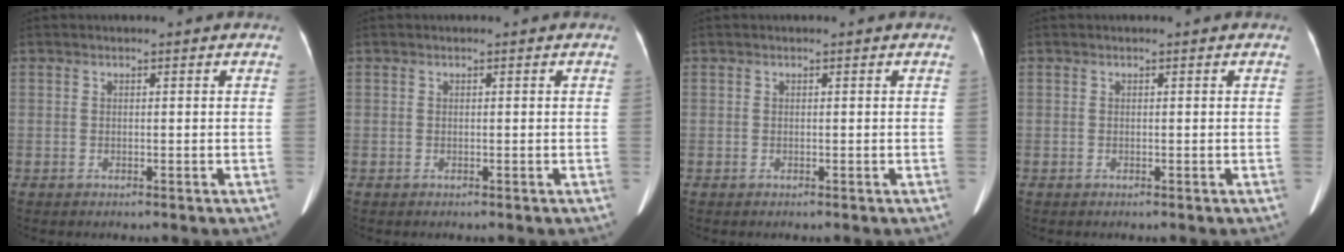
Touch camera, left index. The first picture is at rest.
{"total": 0.0}
{"total": 0.0}
{"total": 0.0}